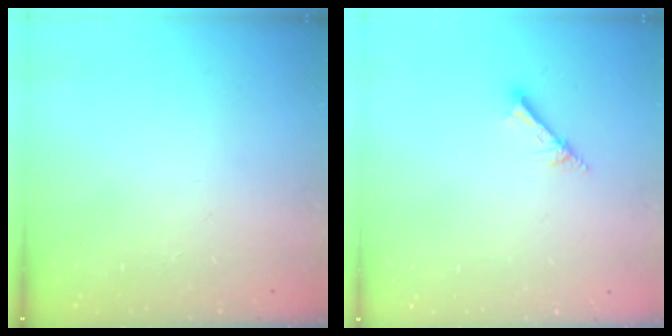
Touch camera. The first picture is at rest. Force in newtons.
{"total": 3.1, "press": 3.1, "slide": 0.0}